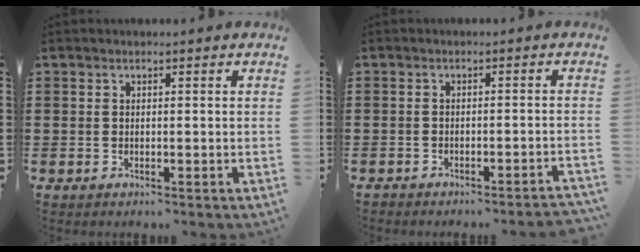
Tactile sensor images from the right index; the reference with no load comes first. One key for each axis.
{"total": 1.8, "fx": -1.8, "fy": -0.1, "fz": 0.3, "tx": -0.007, "ty": -0.001, "tz": -0.038}